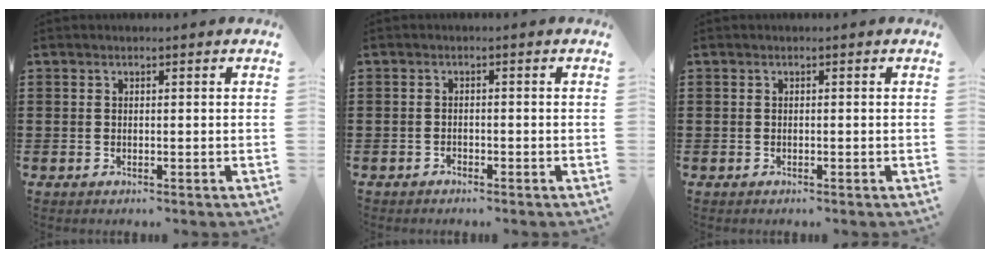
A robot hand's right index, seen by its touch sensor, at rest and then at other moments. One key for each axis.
{"total": 0.8, "fx": -0.7, "fy": 0.2, "fz": 0.0, "tx": -0.003, "ty": 0.002, "tz": -0.017}
{"total": 0.0}